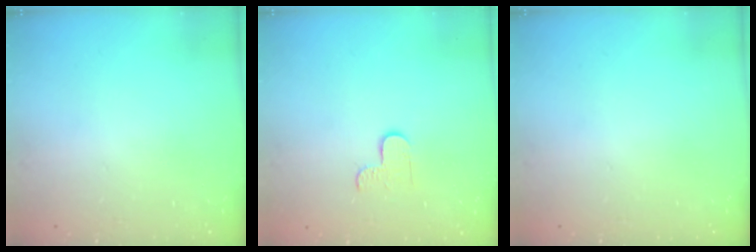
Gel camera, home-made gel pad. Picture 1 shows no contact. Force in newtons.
{"total": 2.9, "press": 2.9, "slide": 0.3}
{"total": 0.0}